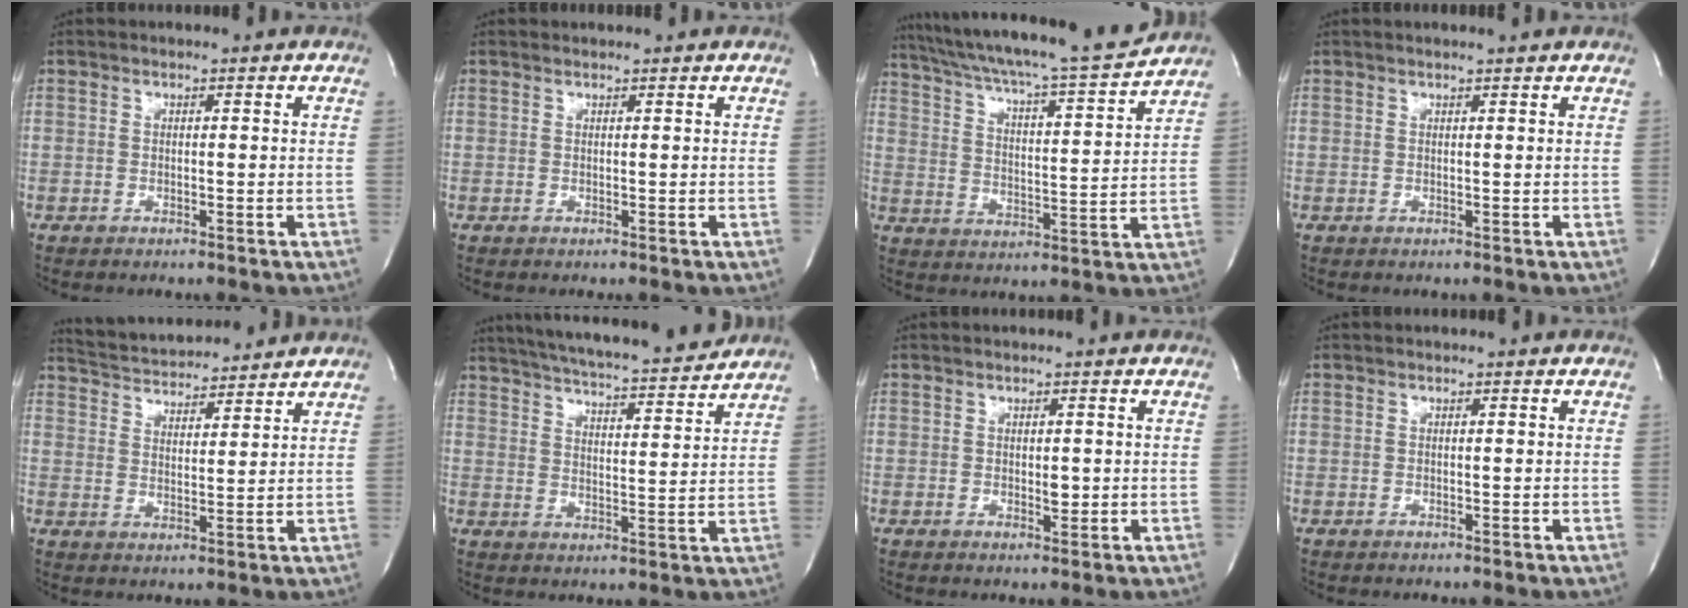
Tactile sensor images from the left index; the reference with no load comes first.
{"total": 0.7, "force": [0.7, 0.0, 0.0], "torque": [-0.005, 0.006, 0.015]}
{"total": 19.6, "force": [17.7, -0.2, 8.2], "torque": [-0.144, -0.019, 0.268]}
{"total": 2.6, "force": [2.4, -0.3, 0.9], "torque": [-0.011, 0.008, 0.032]}
{"total": 12.2, "force": [11.6, 1.8, 3.3], "torque": [-0.062, 0.020, 0.184]}
{"total": 17.8, "force": [16.2, 1.4, 7.1], "torque": [-0.122, 0.003, 0.233]}
{"total": 1.3, "force": [0.2, 0.6, 1.1], "torque": [-0.014, -0.003, 0.005]}
{"total": 0.0}